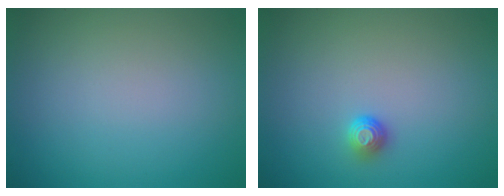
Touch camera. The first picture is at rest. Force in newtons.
{"total": 1.3, "press": 1.1, "slide": 0.7}